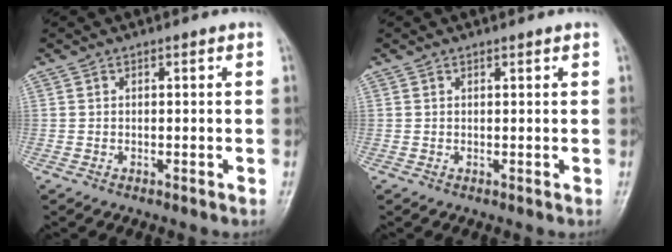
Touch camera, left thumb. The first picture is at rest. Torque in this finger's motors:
{"motor_torque": [-0.18, -0.07, -0.22, -0.15, -0.02]}